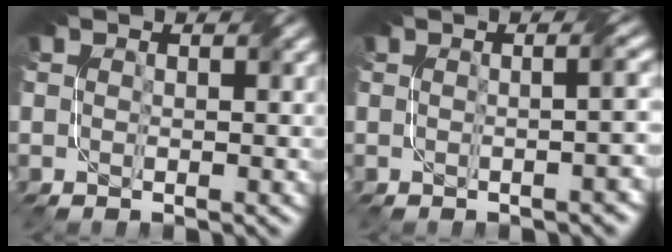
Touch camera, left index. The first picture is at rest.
{"total": 3.1, "force": [-0.3, 1.2, 2.8], "torque": [-0.007, 0.009, -0.004]}